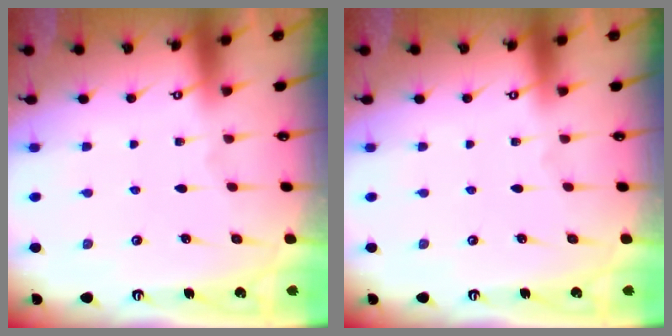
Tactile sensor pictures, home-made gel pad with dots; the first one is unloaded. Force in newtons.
{"total": 0.0}